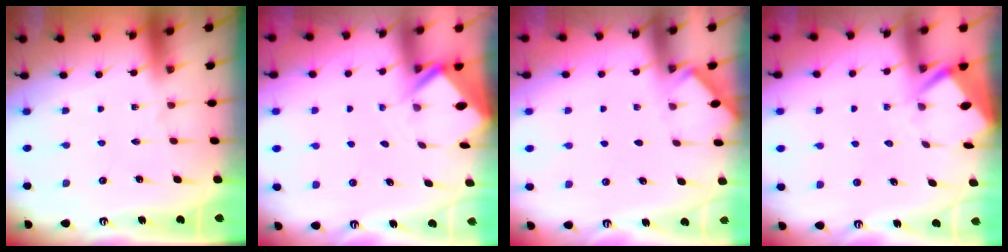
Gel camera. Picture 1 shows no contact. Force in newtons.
{"total": 2.4, "press": 2.4, "slide": 0.1}
{"total": 2.8, "press": 2.7, "slide": 0.4}
{"total": 3.4, "press": 3.4, "slide": 0.3}